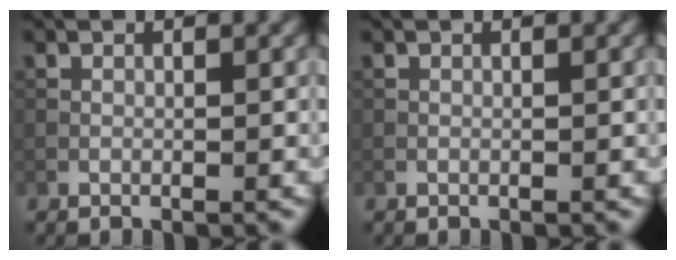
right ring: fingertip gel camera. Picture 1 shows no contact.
{"total": 0.0}